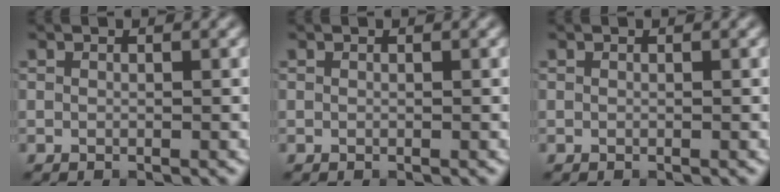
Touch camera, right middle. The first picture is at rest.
{"total": 0.0}
{"total": 0.0}